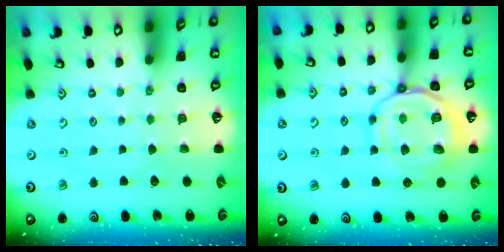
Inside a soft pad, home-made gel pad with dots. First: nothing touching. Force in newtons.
{"total": 13.1, "press": 13.0, "slide": 1.2}